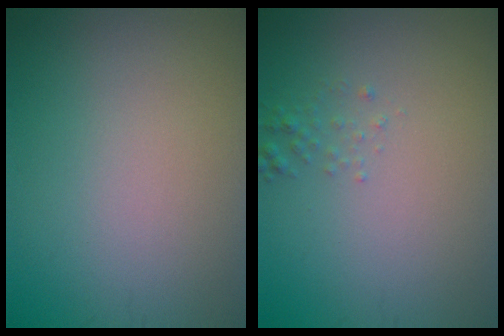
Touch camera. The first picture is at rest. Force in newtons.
{"total": 0.8, "press": 0.8, "slide": 0.1}